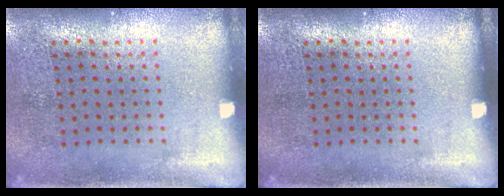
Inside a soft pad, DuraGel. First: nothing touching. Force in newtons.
{"total": 0.0}